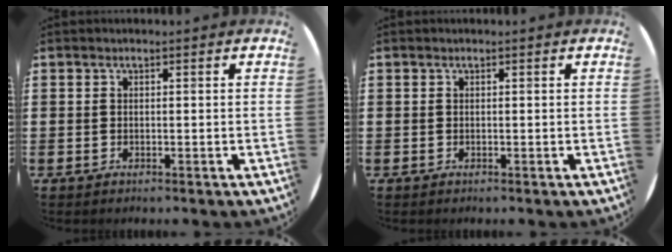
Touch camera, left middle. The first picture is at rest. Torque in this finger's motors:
{"motor_torque": [-0.01, 0.01, 0.01, 0.00]}